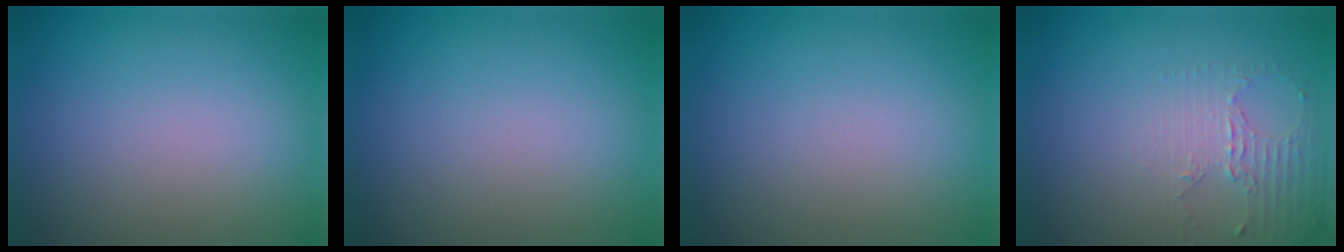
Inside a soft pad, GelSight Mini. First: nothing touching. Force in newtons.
{"total": 0.0}
{"total": 0.0}
{"total": 2.0, "press": 1.5, "slide": 1.4}